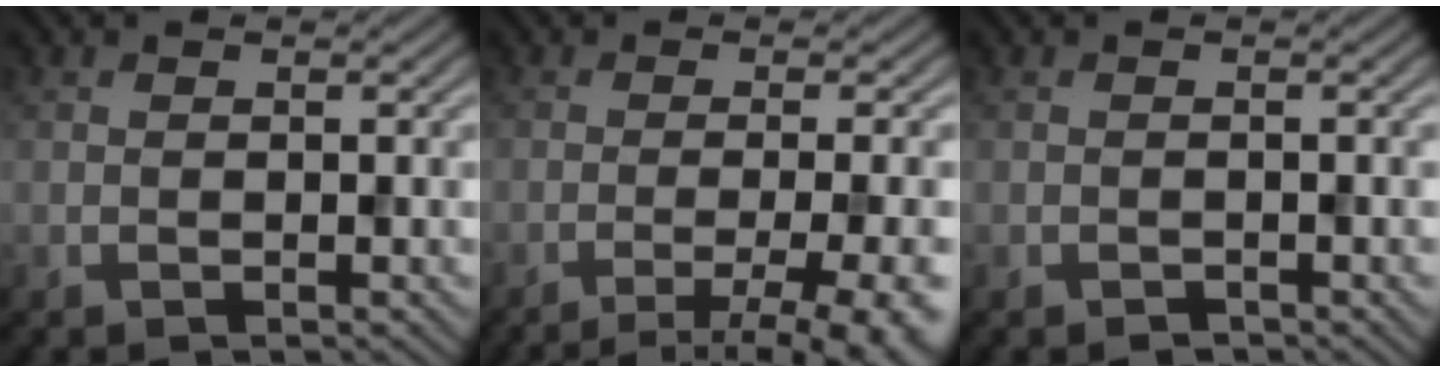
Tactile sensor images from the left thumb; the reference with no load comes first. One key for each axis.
{"total": 9.3, "fx": -4.9, "fy": 2.1, "fz": 7.6, "tx": -0.097, "ty": -0.003, "tz": -0.062}
{"total": 0.7, "fx": -0.6, "fy": 0.3, "fz": 0.2, "tx": -0.001, "ty": -0.003, "tz": -0.009}